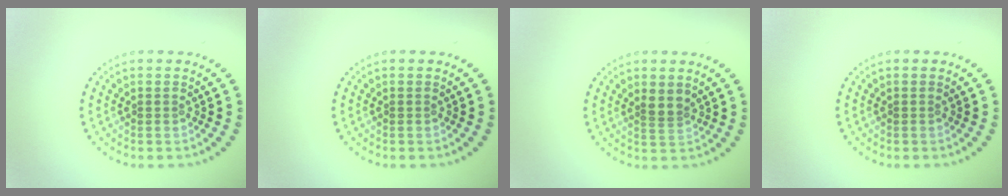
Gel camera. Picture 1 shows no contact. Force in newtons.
{"total": 0.0}
{"total": 1.7, "press": 1.3, "slide": 1.2}
{"total": 0.0}